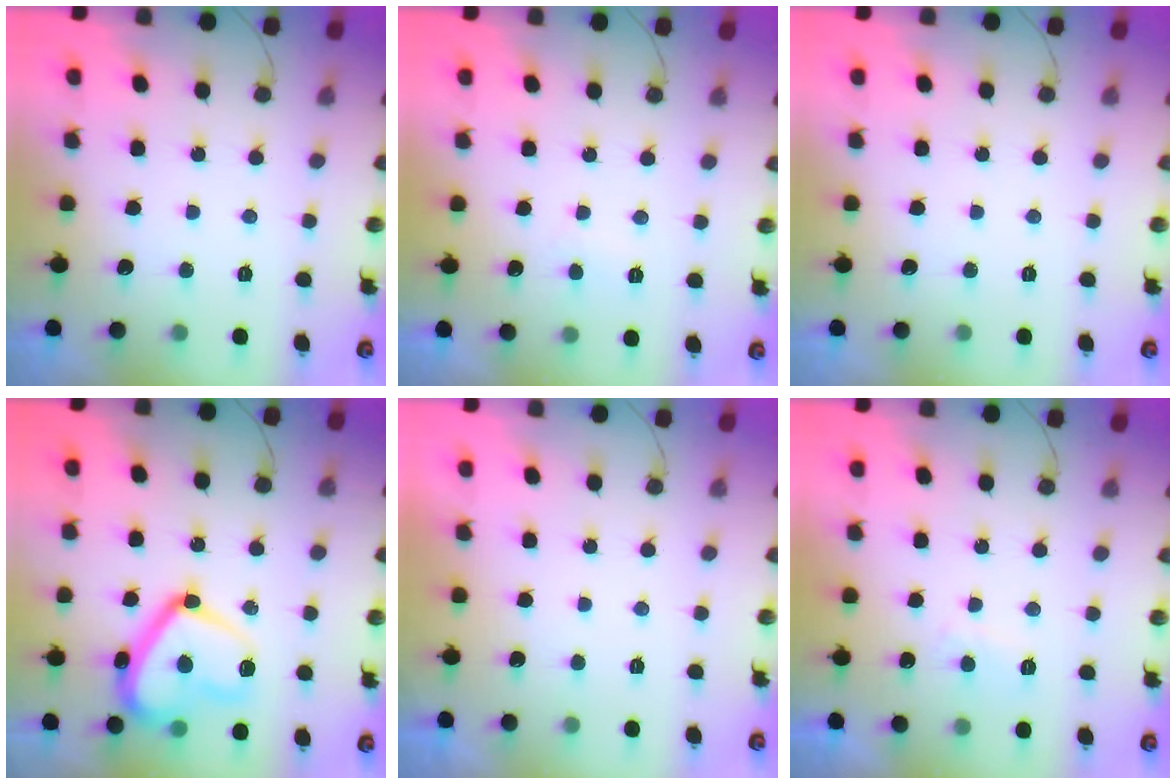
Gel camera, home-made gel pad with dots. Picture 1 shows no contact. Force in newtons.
{"total": 2.7, "press": 2.7, "slide": 0.4}
{"total": 0.0}
{"total": 17.4, "press": 17.3, "slide": 1.3}
{"total": 2.2, "press": 2.1, "slide": 0.3}
{"total": 2.7, "press": 2.5, "slide": 0.8}